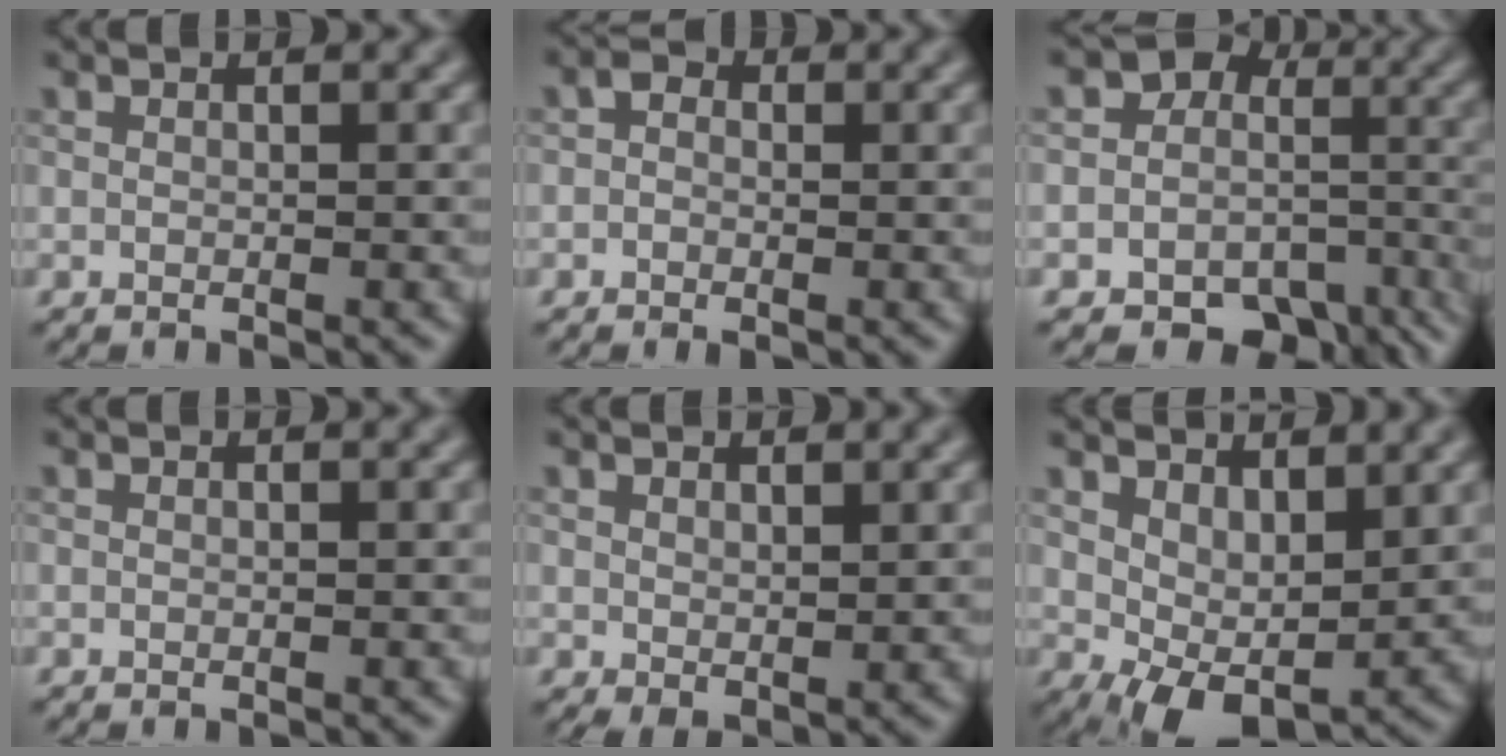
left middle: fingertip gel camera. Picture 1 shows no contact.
{"total": 1.3, "force": [-0.3, 1.0, 0.8], "torque": [-0.012, 0.001, -0.010]}
{"total": 11.2, "force": [-5.3, 9.2, 3.5], "torque": [-0.024, -0.008, -0.079]}
{"total": 0.0}
{"total": 1.5, "force": [0.7, 0.8, 1.1], "torque": [-0.022, -0.007, 0.022]}
{"total": 5.3, "force": [1.8, 2.9, 4.1], "torque": [-0.065, -0.009, 0.037]}